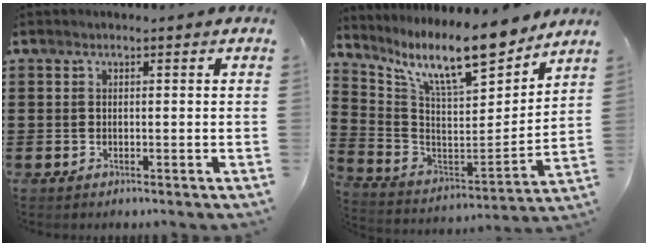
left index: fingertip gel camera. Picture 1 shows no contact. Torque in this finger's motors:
{"motor_torque": [2.14, 0.00, 0.45, 0.21]}